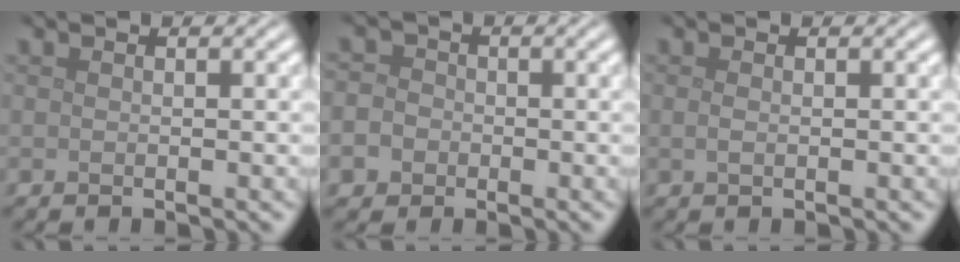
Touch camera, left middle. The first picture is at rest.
{"total": 4.0, "force": [-1.4, 3.5, 1.2], "torque": [-0.006, 0.005, -0.046]}
{"total": 0.7, "force": [-0.1, 0.3, 0.6], "torque": [-0.018, -0.001, -0.003]}